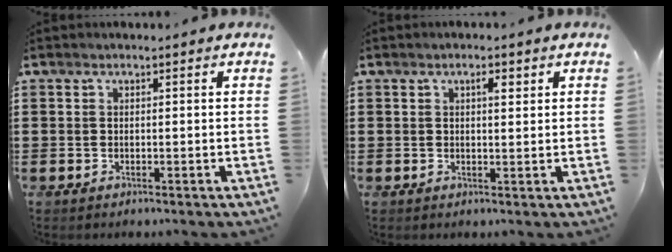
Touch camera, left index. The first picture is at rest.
{"total": 2.3, "force": [1.0, 0.8, 1.9], "torque": [-0.031, 0.003, 0.013]}